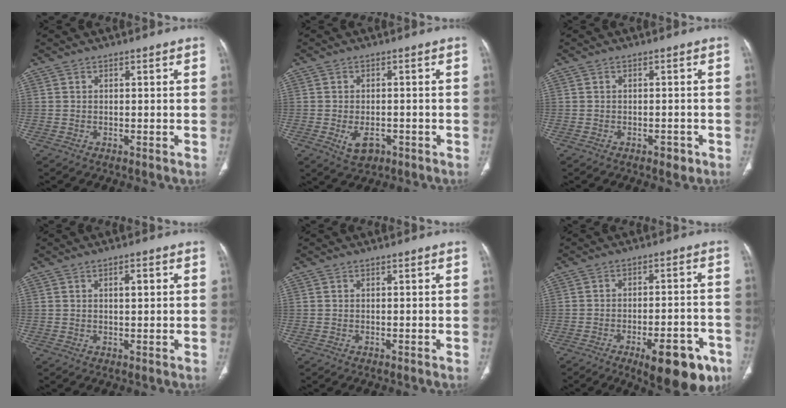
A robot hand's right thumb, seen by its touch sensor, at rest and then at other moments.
{"total": 4.2, "force": [-1.7, 2.6, 2.9], "torque": [-0.046, 0.004, -0.018]}
{"total": 1.8, "force": [-1.1, 1.0, 1.1], "torque": [-0.009, 0.004, -0.012]}
{"total": 2.5, "force": [0.8, 0.9, 2.2], "torque": [-0.033, -0.001, 0.013]}
{"total": 0.0}
{"total": 14.1, "force": [-7.7, 5.1, 10.7], "torque": [-0.108, 0.037, -0.097]}